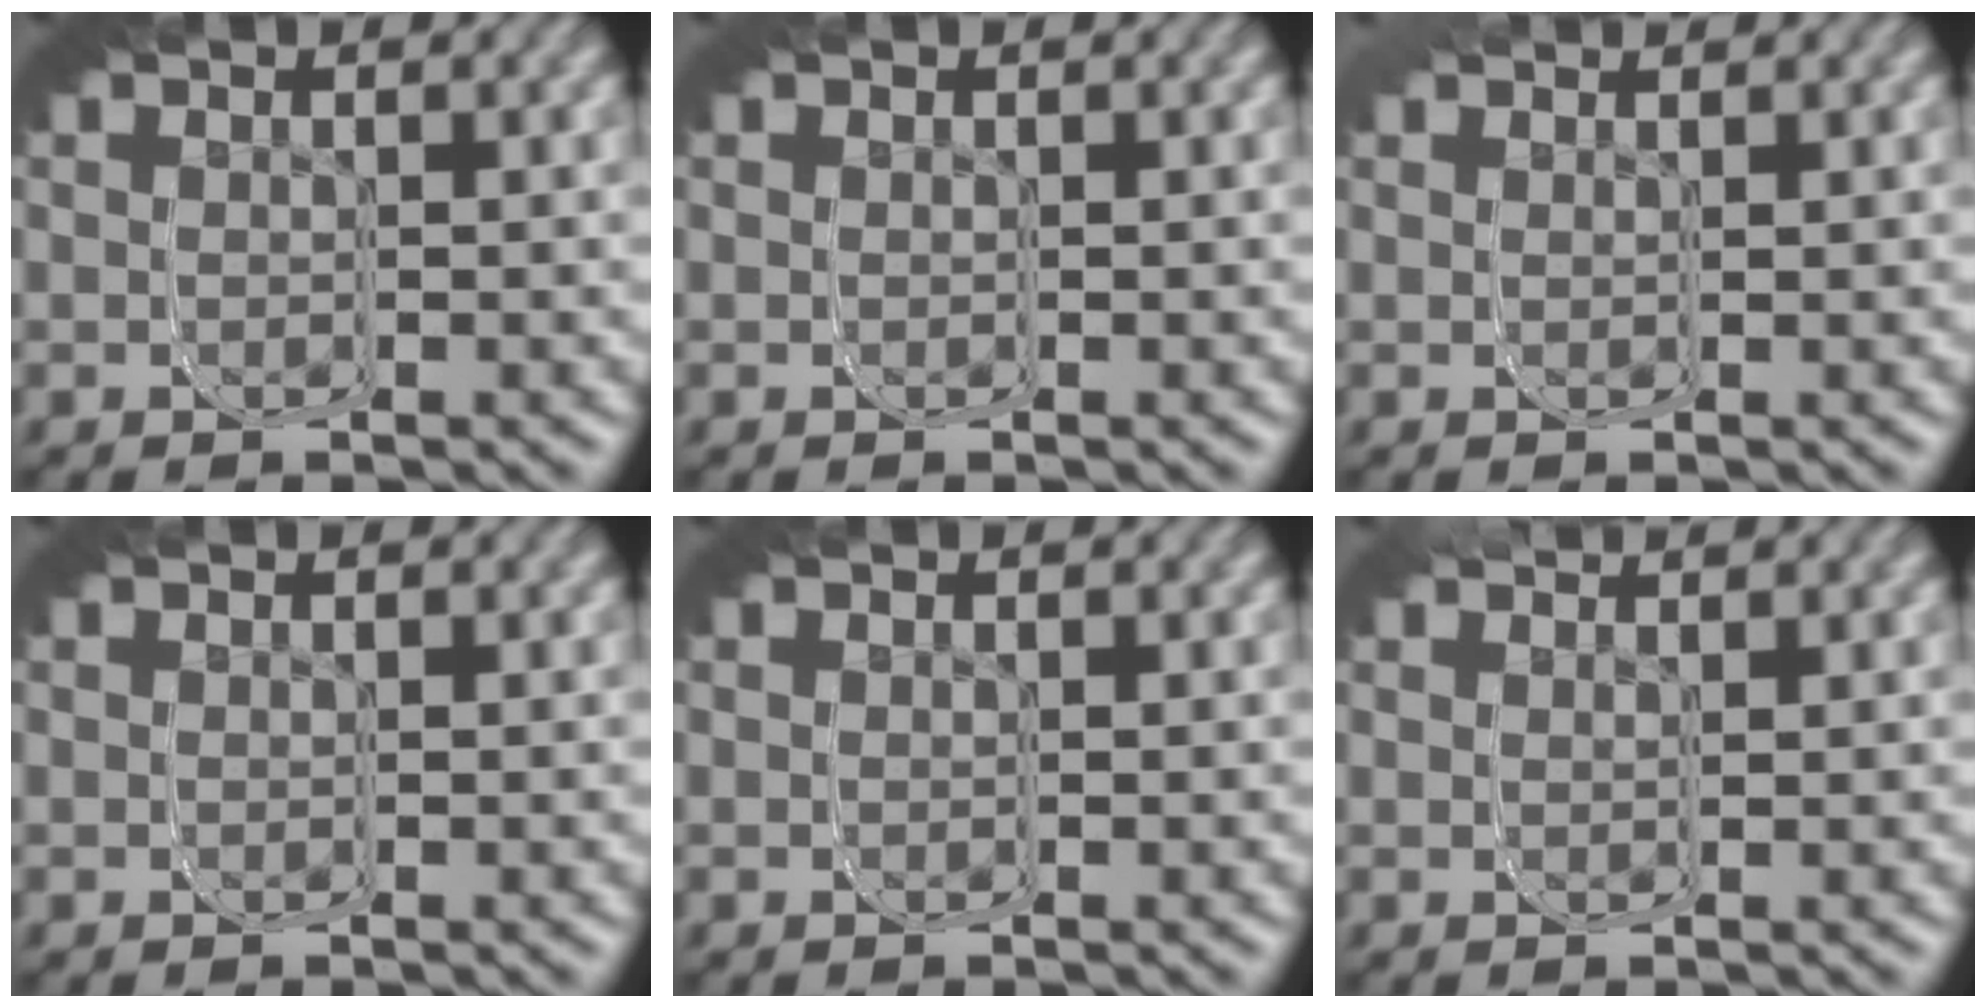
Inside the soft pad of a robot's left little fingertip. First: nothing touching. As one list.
[{"total": 0.0}, {"total": 0.6, "force": [0.4, 0.3, 0.1], "torque": [-0.011, -0.003, 0.010]}, {"total": 0.0}, {"total": 0.0}, {"total": 0.6, "force": [0.5, 0.2, 0.0], "torque": [-0.016, 0.000, 0.013]}]